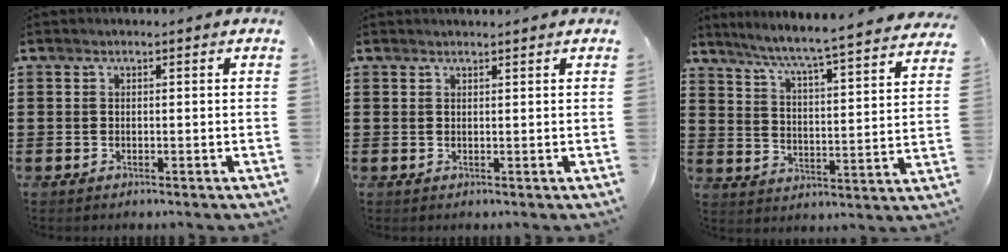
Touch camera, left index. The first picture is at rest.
{"total": 0.9, "force": [0.8, -0.1, 0.2], "torque": [-0.006, -0.002, 0.017]}
{"total": 5.9, "force": [5.3, -1.1, 2.2], "torque": [-0.067, -0.048, 0.081]}